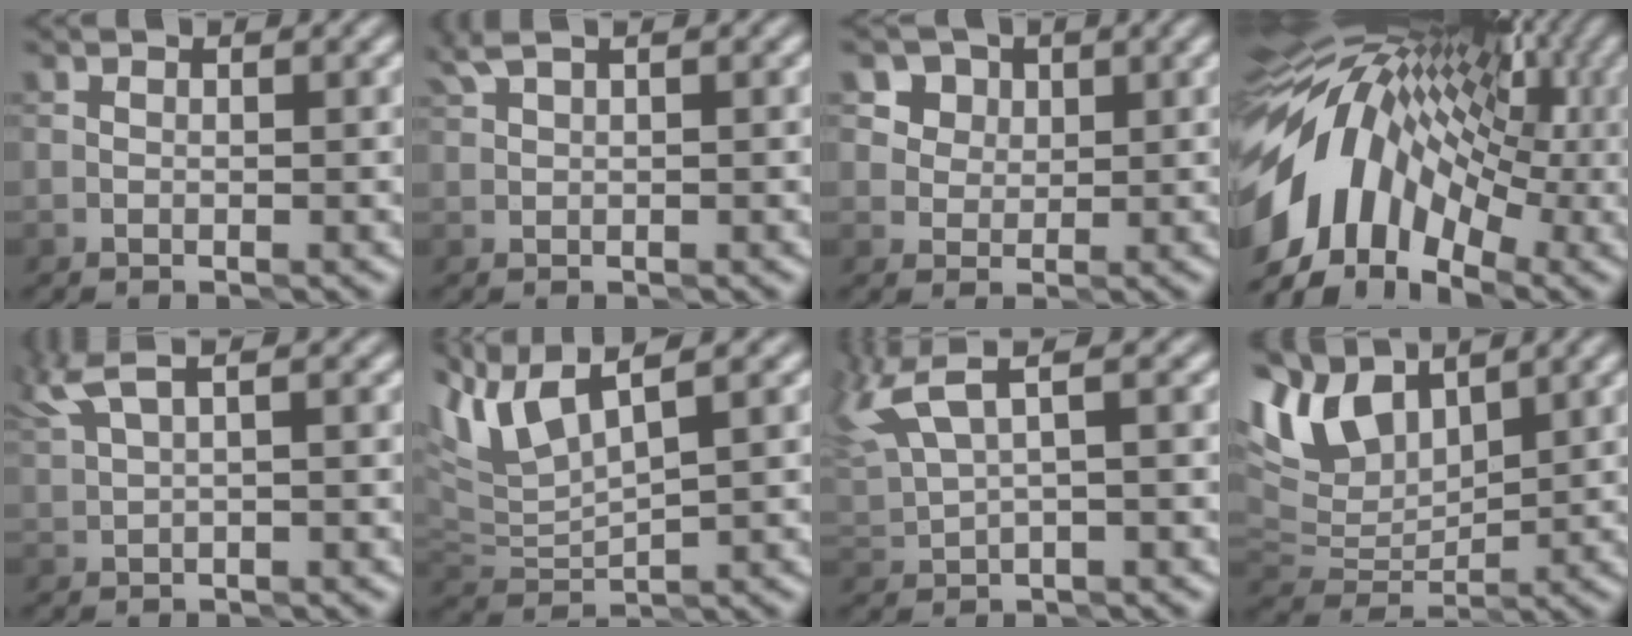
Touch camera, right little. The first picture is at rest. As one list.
[{"total": 1.9, "force": [1.6, 0.2, 1.1], "torque": [-0.029, 0.010, 0.037]}, {"total": 7.5, "force": [4.3, 5.3, 3.1], "torque": [-0.068, 0.006, 0.070]}, {"total": 13.4, "force": [-2.3, 8.4, 10.3], "torque": [-0.191, 0.028, -0.055]}, {"total": 3.4, "force": [2.3, 0.6, 2.5], "torque": [-0.069, 0.017, 0.051]}, {"total": 5.8, "force": [3.8, 1.4, 4.2], "torque": [-0.107, 0.017, 0.078]}, {"total": 5.4, "force": [3.0, 1.5, 4.2], "torque": [-0.115, 0.019, 0.062]}, {"total": 6.8, "force": [4.1, 3.4, 4.1], "torque": [-0.105, 0.009, 0.076]}]